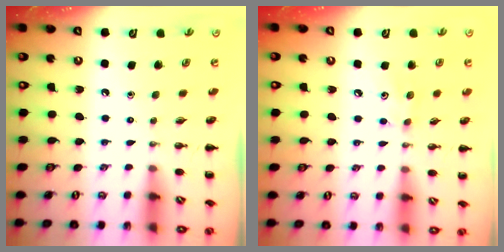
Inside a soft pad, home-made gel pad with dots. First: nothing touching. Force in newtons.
{"total": 4.8, "press": 4.7, "slide": 1.2}